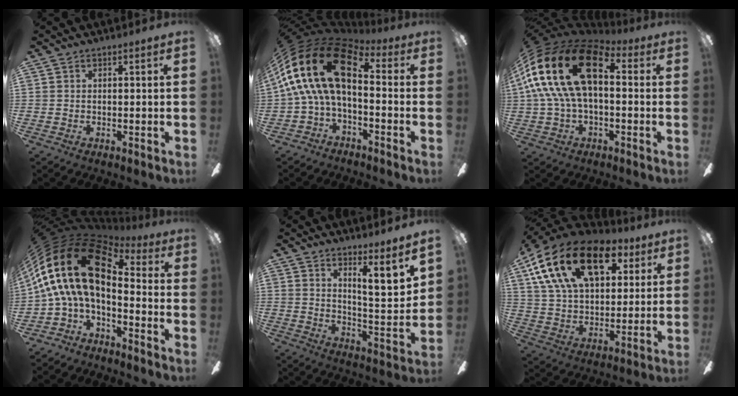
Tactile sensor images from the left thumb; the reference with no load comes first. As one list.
[{"total": 19.8, "force": [3.4, 10.3, 16.6], "torque": [-0.342, -0.002, 0.062]}, {"total": 22.7, "force": [5.3, 12.0, 18.6], "torque": [-0.369, 0.000, 0.089]}, {"total": 19.6, "force": [3.0, 10.3, 16.4], "torque": [-0.351, -0.016, 0.049]}, {"total": 10.0, "force": [6.5, 1.9, 7.3], "torque": [-0.097, -0.050, 0.102]}, {"total": 23.4, "force": [11.6, 13.5, 15.1], "torque": [-0.271, -0.046, 0.200]}]